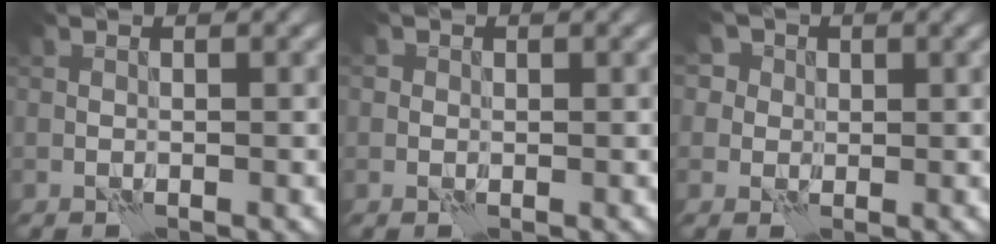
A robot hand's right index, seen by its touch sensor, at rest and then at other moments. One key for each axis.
{"total": 0.8, "fx": 0.2, "fy": 0.8, "fz": 0.1, "tx": 0.003, "ty": -0.001, "tz": -0.004}
{"total": 5.4, "fx": 2.7, "fy": 4.2, "fz": 2.0, "tx": -0.035, "ty": 0.018, "tz": 0.021}